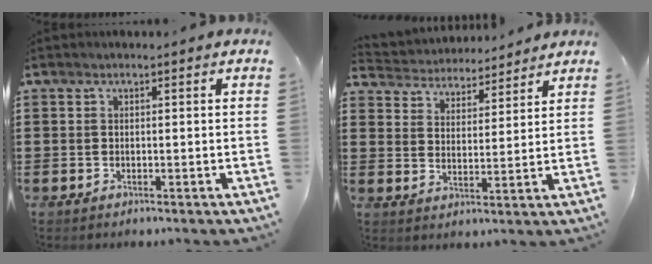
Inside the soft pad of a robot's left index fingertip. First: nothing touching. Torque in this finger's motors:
{"motor_torque": [1.25, -0.89, 0.24, 0.05]}